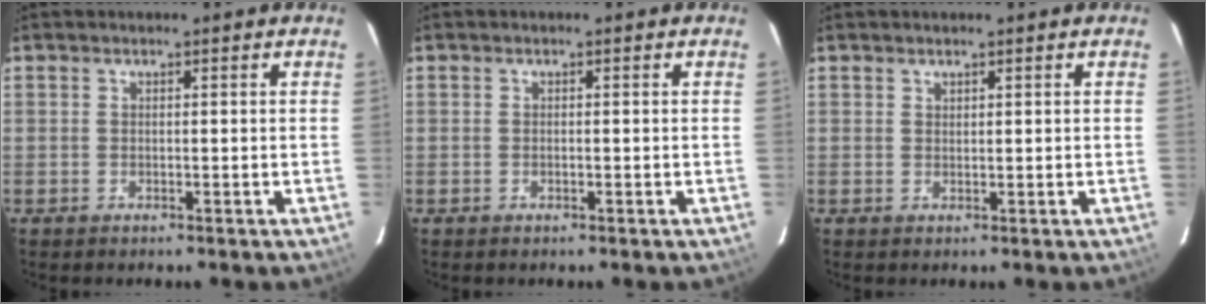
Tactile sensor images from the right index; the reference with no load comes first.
{"total": 0.0}
{"total": 0.7, "force": [0.6, 0.3, 0.0], "torque": [0.000, 0.001, 0.012]}